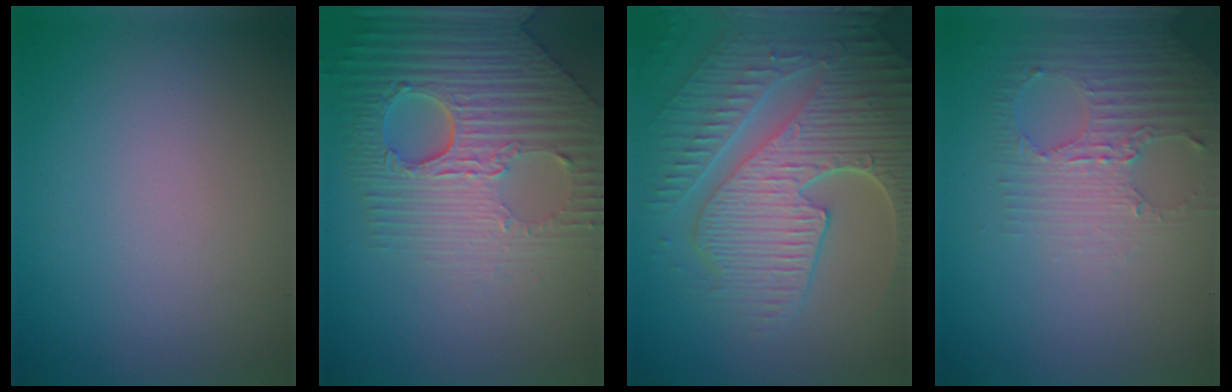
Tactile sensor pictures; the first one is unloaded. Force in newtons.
{"total": 9.1, "press": 6.1, "slide": 6.7}
{"total": 10.0, "press": 6.6, "slide": 7.5}
{"total": 2.8, "press": 2.5, "slide": 1.3}